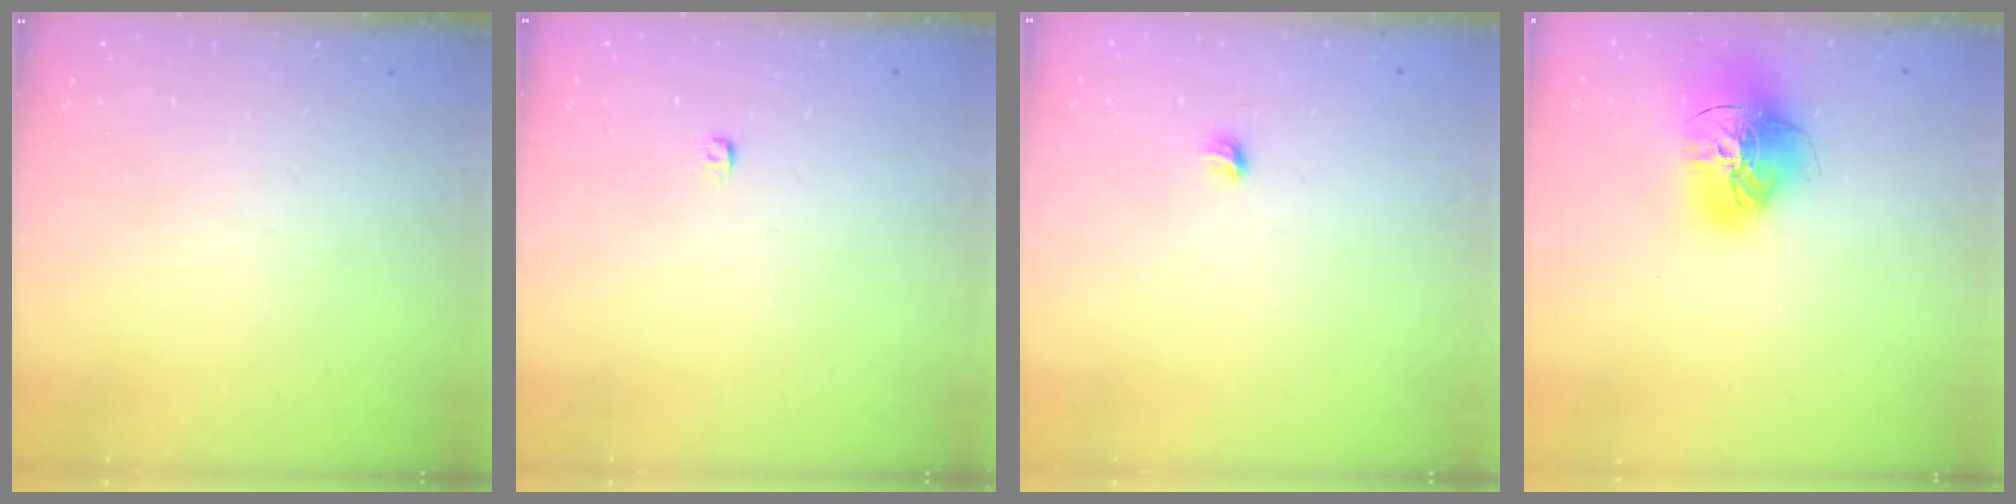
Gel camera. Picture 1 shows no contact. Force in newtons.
{"total": 3.1, "press": 3.1, "slide": 0.5}
{"total": 3.6, "press": 3.5, "slide": 1.0}
{"total": 17.7, "press": 17.6, "slide": 1.8}